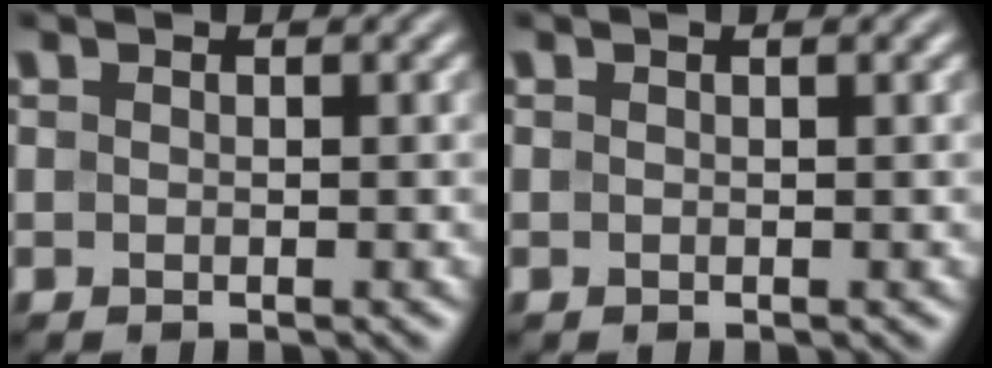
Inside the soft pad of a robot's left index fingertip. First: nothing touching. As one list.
[{"total": 0.6, "force": [0.3, 0.1, 0.6], "torque": [-0.007, 0.006, 0.002]}]